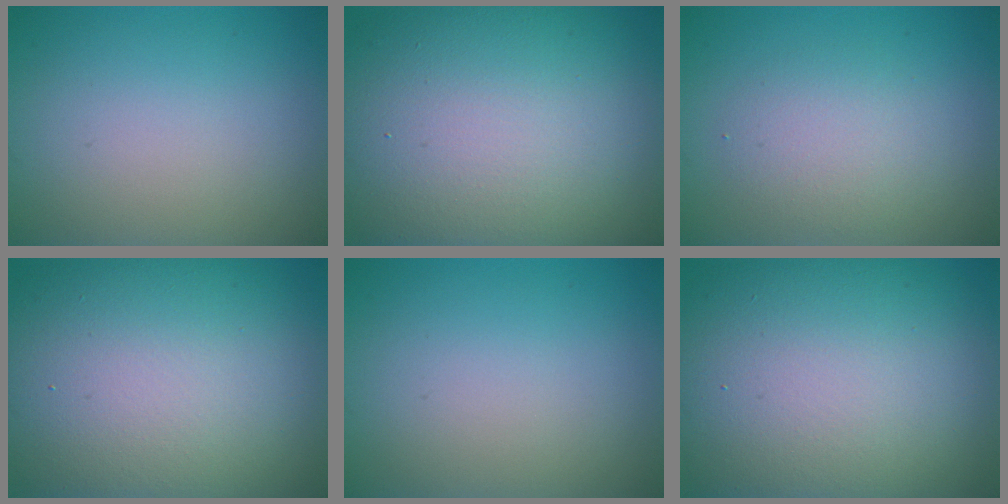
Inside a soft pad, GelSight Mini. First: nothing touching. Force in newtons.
{"total": 17.2, "press": 17.2, "slide": 1.1}
{"total": 2.9, "press": 2.9, "slide": 0.3}
{"total": 16.9, "press": 16.9, "slide": 1.0}
{"total": 0.0}
{"total": 16.1, "press": 16.1, "slide": 1.2}